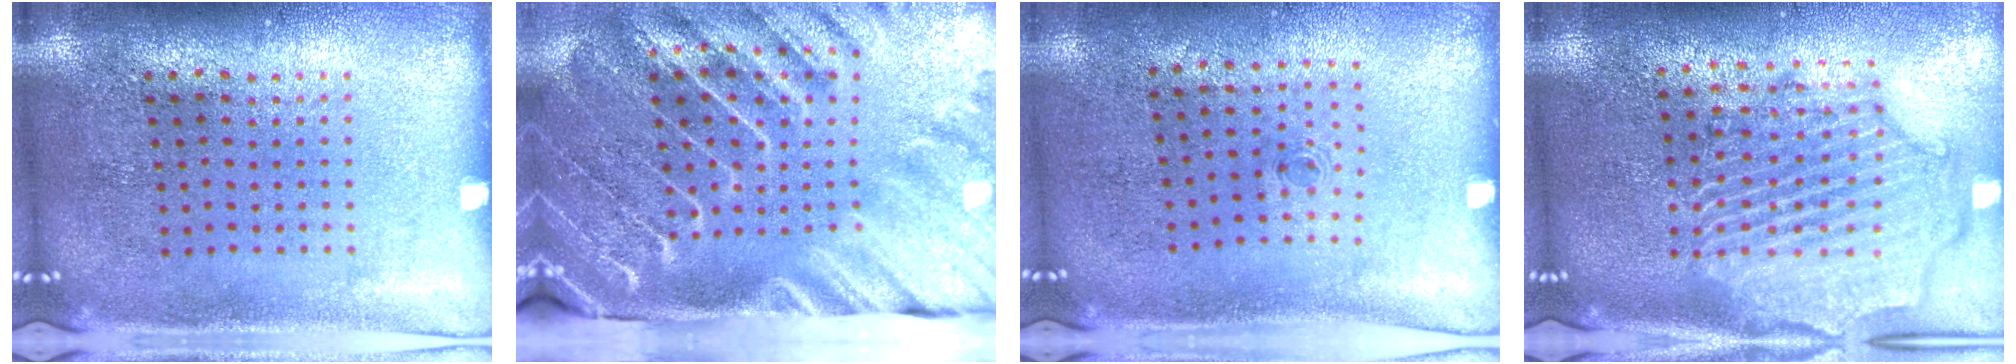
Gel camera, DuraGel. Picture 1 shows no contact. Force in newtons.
{"total": 4.4, "press": 3.4, "slide": 2.8}
{"total": 0.6, "press": 0.3, "slide": 0.5}
{"total": 2.5, "press": 2.2, "slide": 1.1}